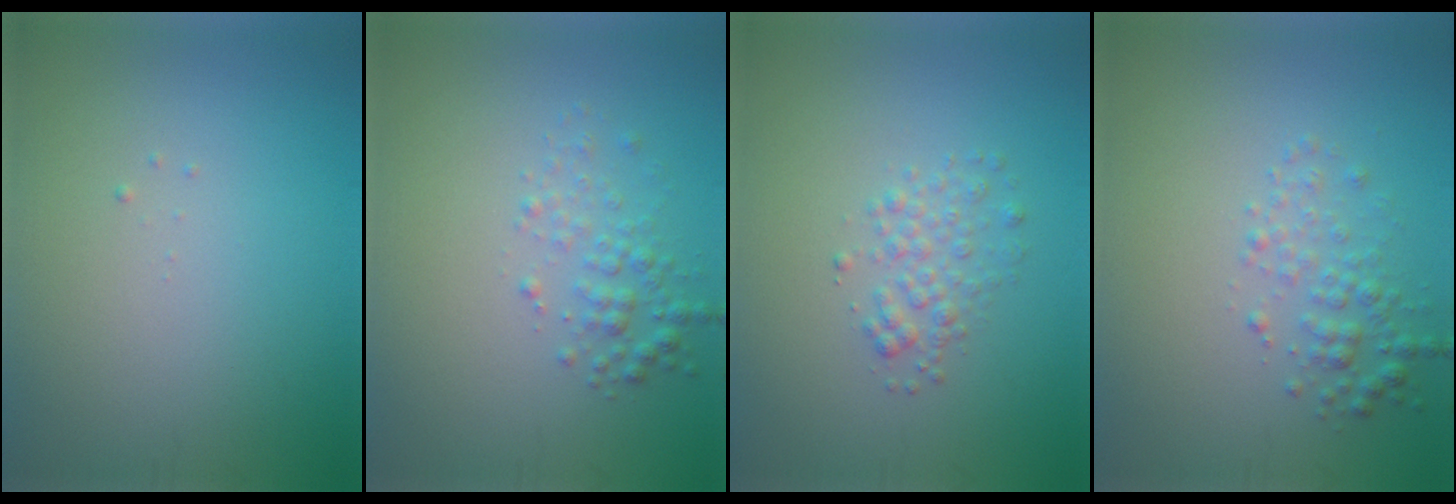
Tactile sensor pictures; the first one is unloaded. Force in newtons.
{"total": 2.0, "press": 2.0, "slide": 0.1}
{"total": 2.0, "press": 2.0, "slide": 0.1}
{"total": 2.3, "press": 2.3, "slide": 0.1}